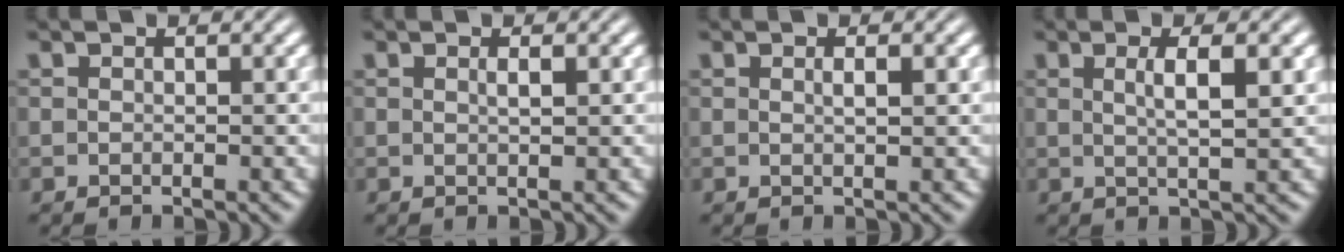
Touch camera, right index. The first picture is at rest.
{"total": 1.2, "force": [0.2, -0.8, 0.8], "torque": [-0.007, -0.002, 0.008]}
{"total": 1.2, "force": [0.2, -0.8, 0.9], "torque": [-0.009, -0.001, 0.006]}
{"total": 2.8, "force": [0.8, -1.1, 2.5], "torque": [-0.030, -0.003, 0.021]}